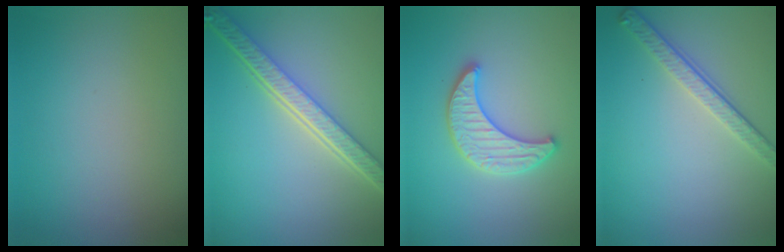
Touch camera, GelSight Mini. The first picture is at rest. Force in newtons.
{"total": 5.9, "press": 4.5, "slide": 3.8}
{"total": 3.5, "press": 3.4, "slide": 0.6}
{"total": 2.9, "press": 2.5, "slide": 1.5}